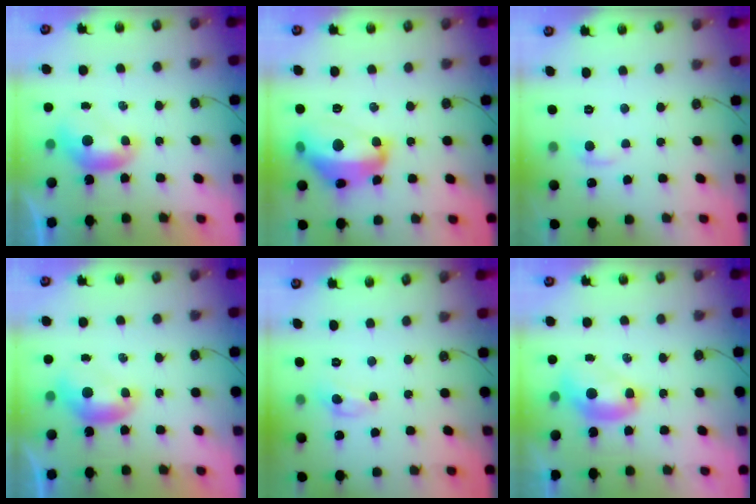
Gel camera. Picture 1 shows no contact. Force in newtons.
{"total": 13.0, "press": 13.0, "slide": 1.0}
{"total": 1.8, "press": 1.5, "slide": 0.9}
{"total": 0.0}
{"total": 1.5, "press": 1.5, "slide": 0.2}
{"total": 2.5, "press": 2.5, "slide": 0.1}